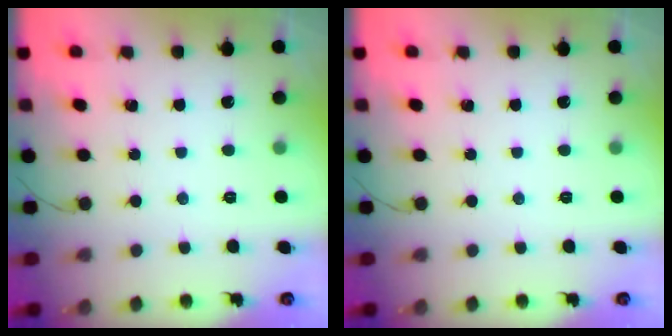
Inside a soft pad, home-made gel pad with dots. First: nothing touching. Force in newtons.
{"total": 0.0}